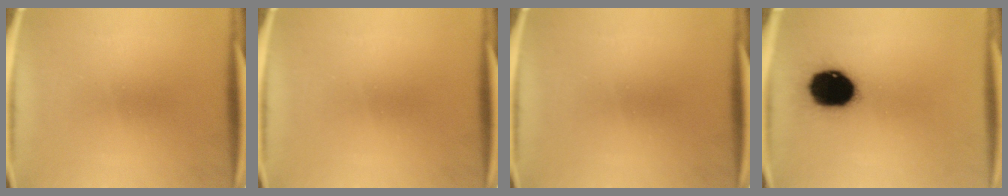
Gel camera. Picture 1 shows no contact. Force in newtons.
{"total": 0.0}
{"total": 0.0}
{"total": 17.2}